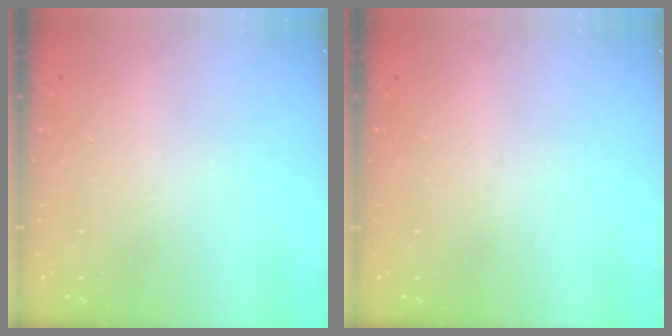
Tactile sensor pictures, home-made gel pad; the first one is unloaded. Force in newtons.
{"total": 0.0}